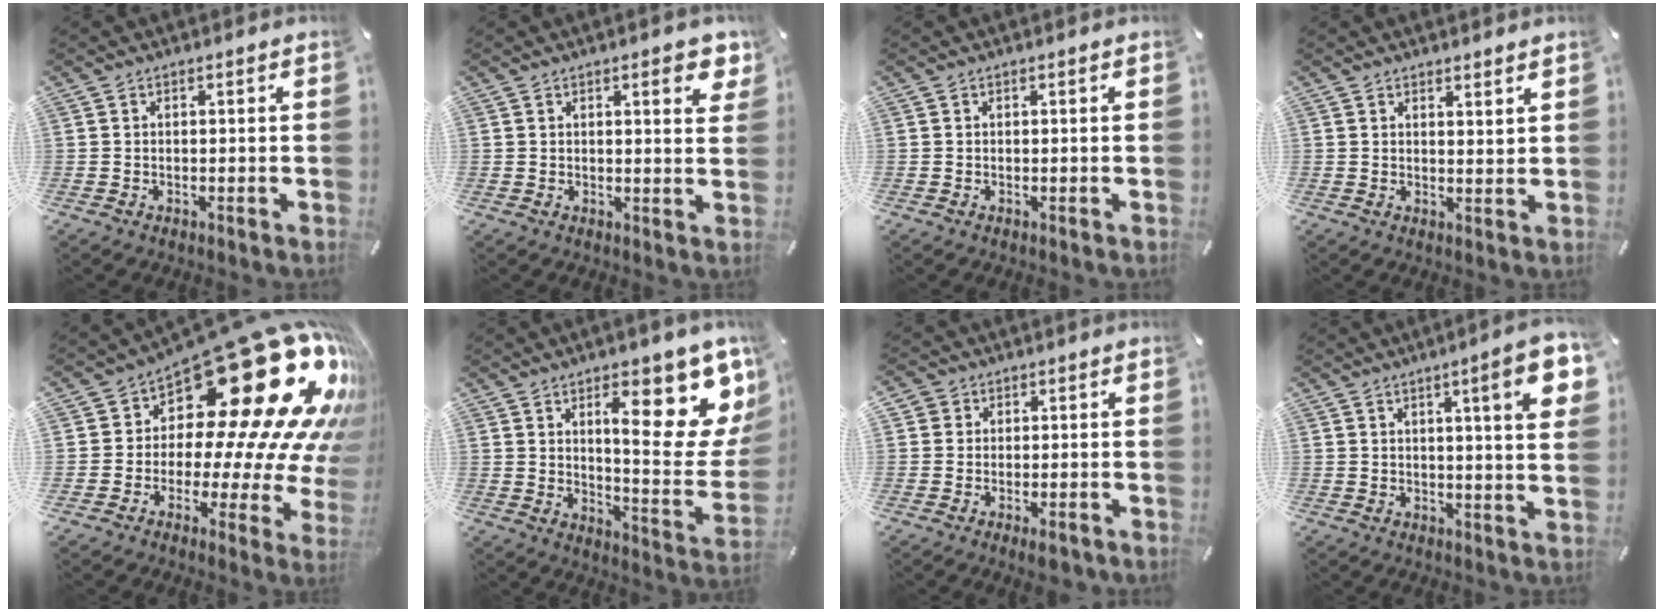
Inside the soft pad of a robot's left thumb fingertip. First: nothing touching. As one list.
[{"total": 5.6, "force": [2.9, 1.6, 4.6], "torque": [-0.054, -0.015, 0.040]}, {"total": 0.0}, {"total": 2.1, "force": [2.1, 0.2, 0.2], "torque": [-0.001, -0.015, 0.038]}, {"total": 33.3, "force": [15.7, 15.0, 25.3], "torque": [-0.333, -0.158, 0.295]}, {"total": 21.3, "force": [10.4, 6.9, 17.2], "torque": [-0.230, -0.070, 0.154]}, {"total": 3.1, "force": [-1.7, 2.2, 1.4], "torque": [-0.020, 0.016, -0.032]}, {"total": 11.3, "force": [4.2, 1.5, 10.4], "torque": [-0.148, -0.016, 0.060]}]